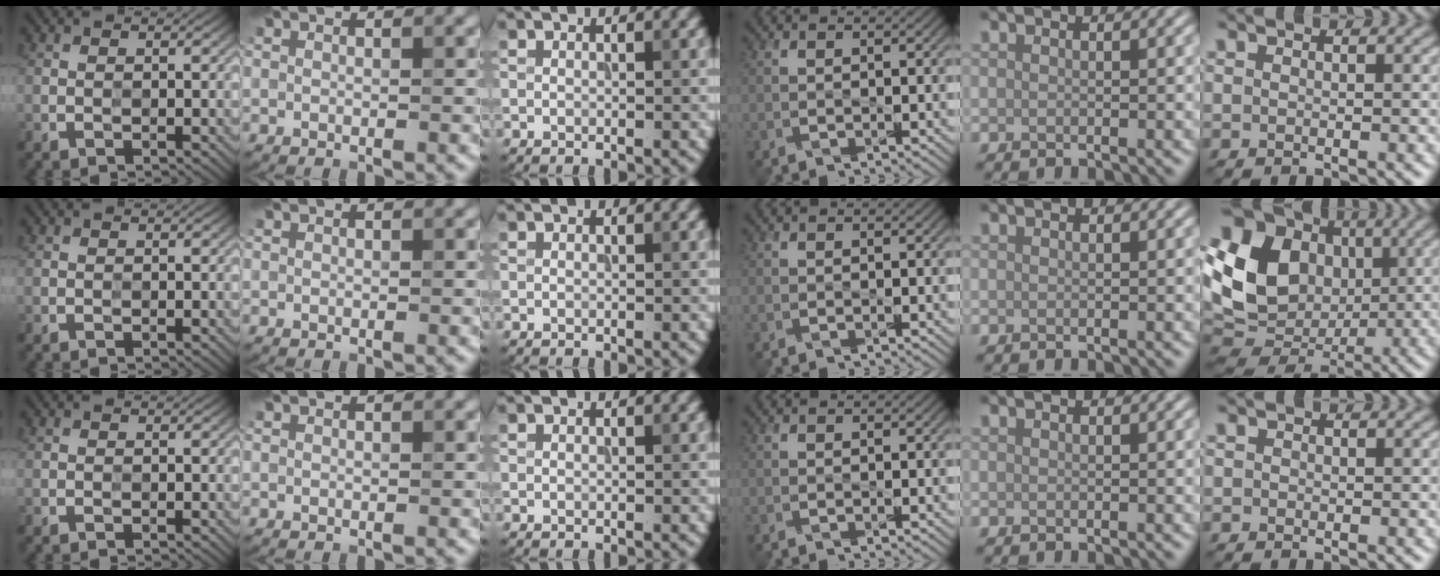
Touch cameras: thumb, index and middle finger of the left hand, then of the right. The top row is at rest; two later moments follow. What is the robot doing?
{"motion": "press", "object": "sticky note"}